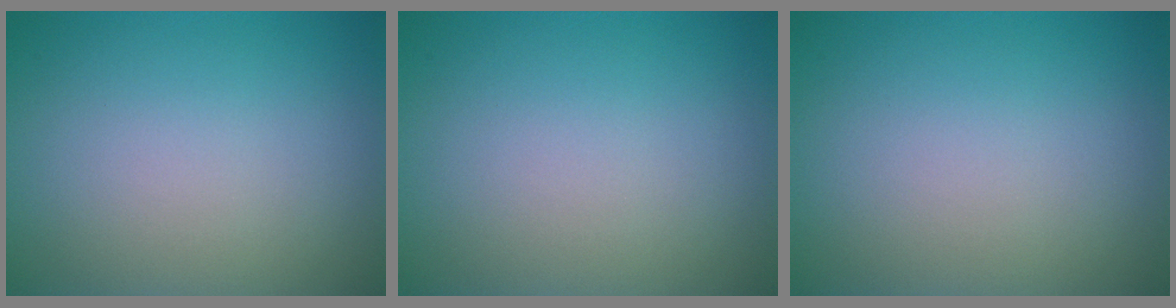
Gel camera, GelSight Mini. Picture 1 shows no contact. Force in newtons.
{"total": 0.0}
{"total": 0.0}